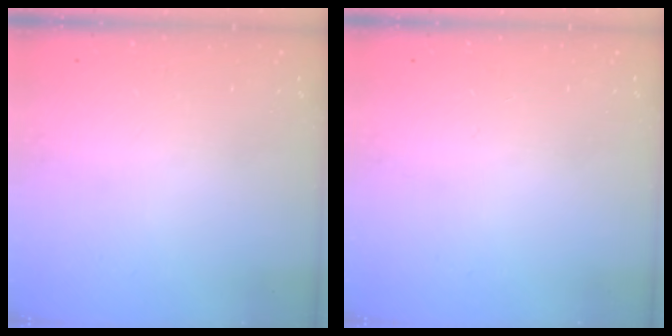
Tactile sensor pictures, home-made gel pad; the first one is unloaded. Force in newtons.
{"total": 0.0}